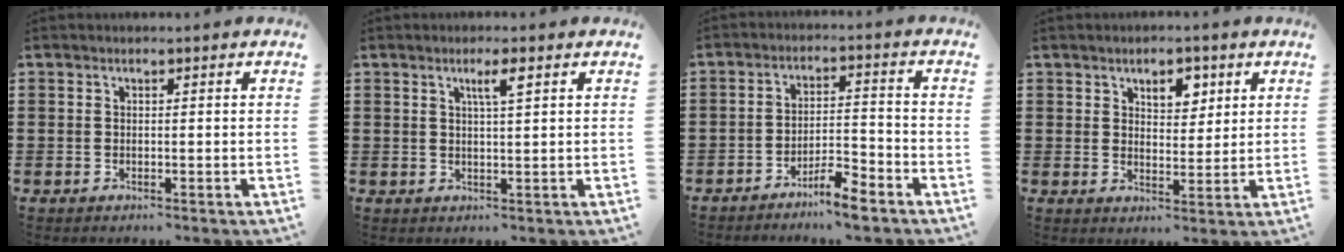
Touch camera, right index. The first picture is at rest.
{"total": 2.7, "force": [1.3, 0.3, 2.3], "torque": [-0.049, 0.002, 0.020]}
{"total": 5.2, "force": [-4.6, 0.6, 2.5], "torque": [-0.049, 0.004, -0.089]}
{"total": 4.6, "force": [2.7, 2.6, 2.6], "torque": [-0.044, 0.006, 0.045]}